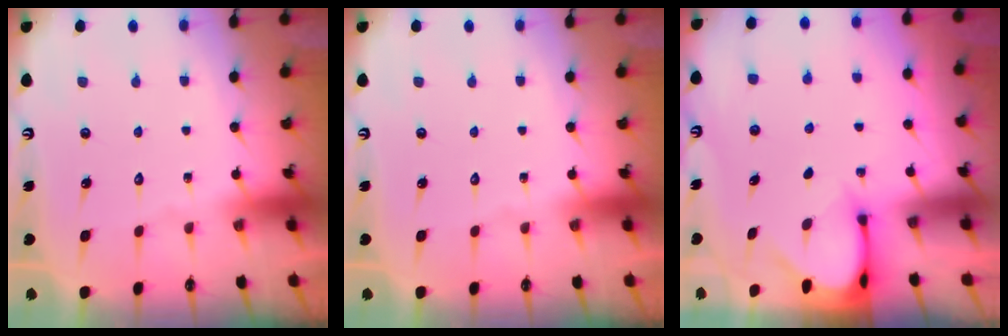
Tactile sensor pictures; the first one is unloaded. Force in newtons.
{"total": 0.0}
{"total": 3.0, "press": 3.0, "slide": 0.3}